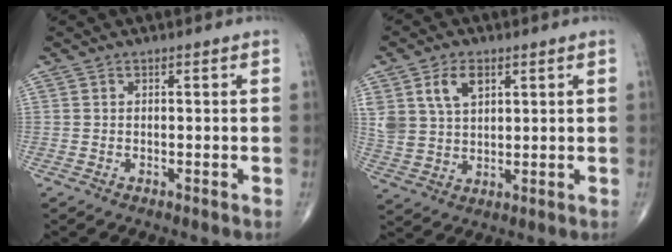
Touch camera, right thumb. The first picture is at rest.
{"total": 8.7, "force": [3.8, 5.5, 5.5], "torque": [-0.100, -0.009, 0.080]}